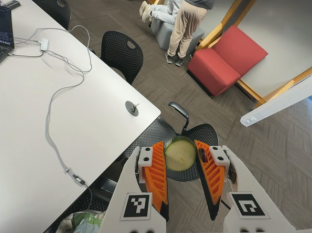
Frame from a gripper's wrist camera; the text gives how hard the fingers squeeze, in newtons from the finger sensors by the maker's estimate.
{"total": 9.3, "left": 10.1, "right": 8.5}